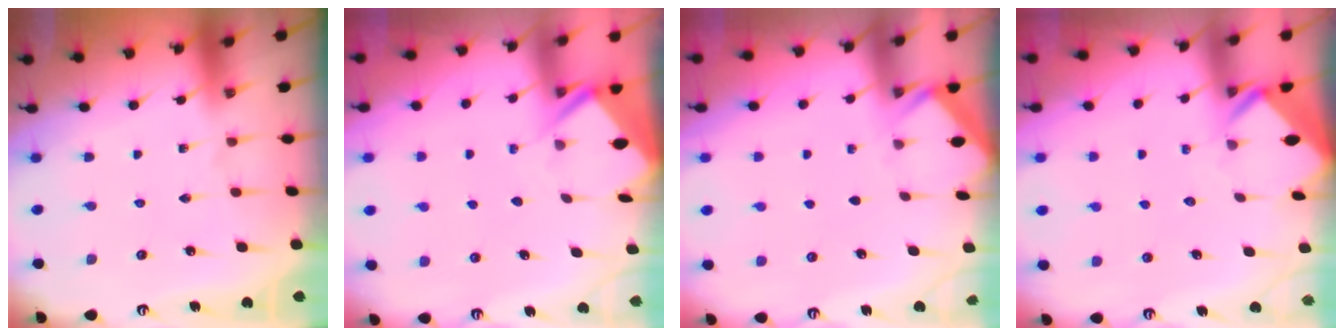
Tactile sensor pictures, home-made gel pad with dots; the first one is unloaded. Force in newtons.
{"total": 3.2, "press": 3.2, "slide": 0.3}
{"total": 2.4, "press": 2.3, "slide": 0.4}
{"total": 2.6, "press": 2.6, "slide": 0.1}